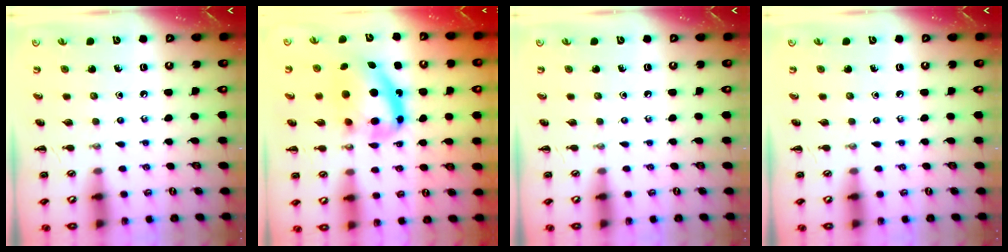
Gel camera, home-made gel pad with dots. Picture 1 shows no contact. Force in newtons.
{"total": 12.4, "press": 12.0, "slide": 3.0}
{"total": 0.0}
{"total": 0.0}